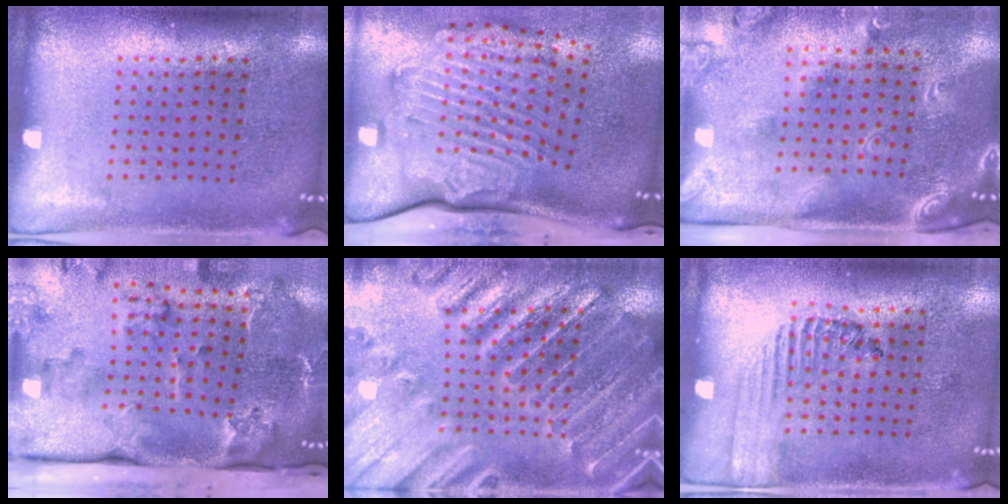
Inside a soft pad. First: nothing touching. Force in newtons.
{"total": 3.6, "press": 2.5, "slide": 2.6}
{"total": 2.4, "press": 1.8, "slide": 1.6}
{"total": 3.9, "press": 2.7, "slide": 2.8}
{"total": 2.8, "press": 2.8, "slide": 0.3}
{"total": 1.3, "press": 1.0, "slide": 0.8}